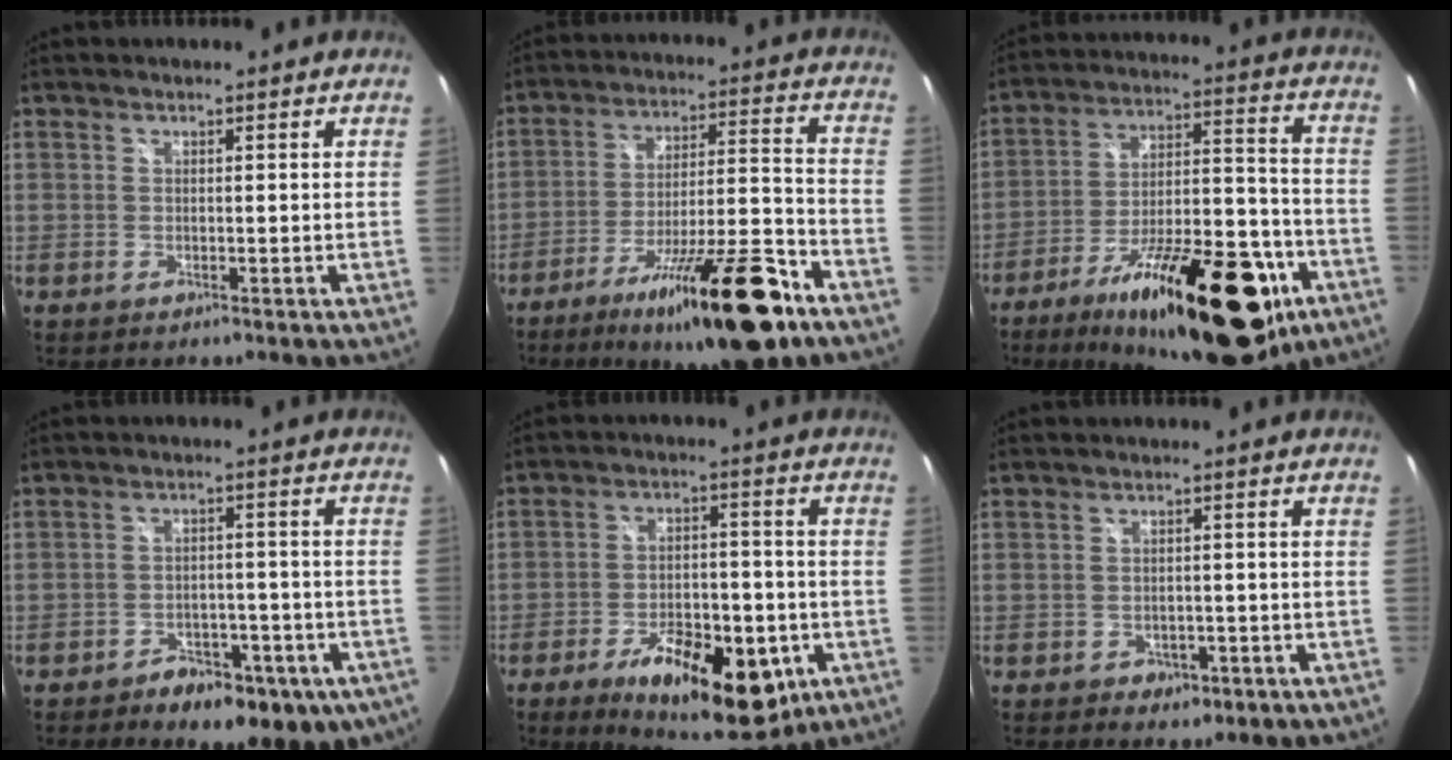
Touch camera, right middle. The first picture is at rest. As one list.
[{"total": 21.4, "force": [-13.8, 4.0, 15.9], "torque": [-0.269, -0.024, -0.219]}, {"total": 28.3, "force": [-16.4, 11.1, 20.2], "torque": [-0.308, -0.003, -0.234]}, {"total": 14.7, "force": [-8.8, 8.1, 8.5], "torque": [-0.144, -0.005, -0.107]}, {"total": 18.7, "force": [-9.2, 8.5, 13.9], "torque": [-0.229, -0.011, -0.119]}, {"total": 4.1, "force": [-2.0, 3.1, 1.9], "torque": [-0.044, -0.004, -0.016]}]